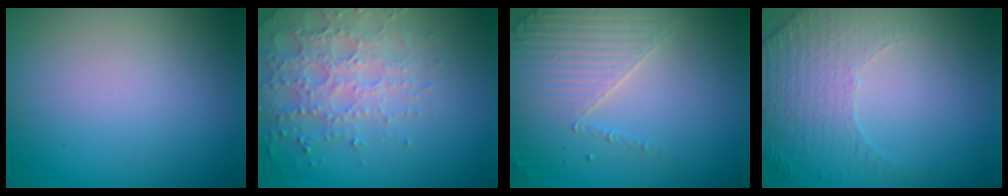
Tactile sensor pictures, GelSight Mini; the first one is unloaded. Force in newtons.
{"total": 4.9, "press": 4.7, "slide": 1.2}
{"total": 4.0, "press": 3.6, "slide": 1.9}
{"total": 5.2, "press": 3.4, "slide": 4.0}